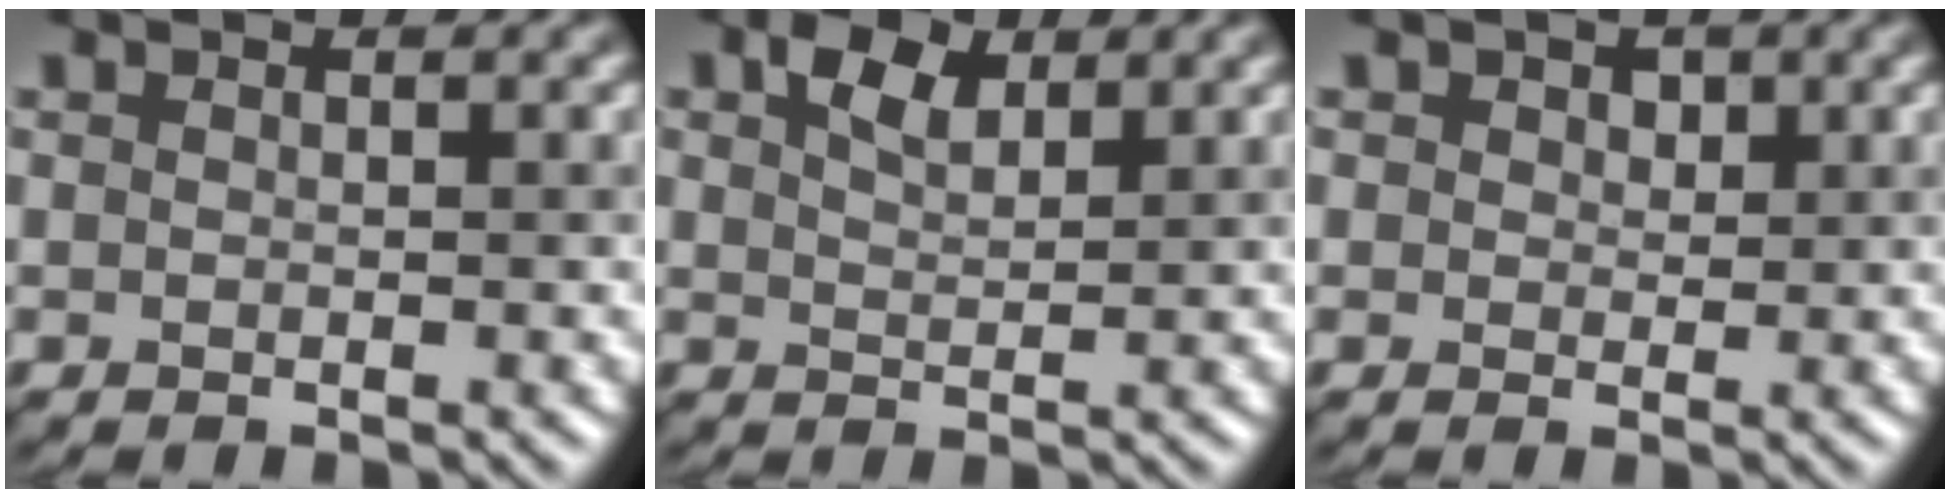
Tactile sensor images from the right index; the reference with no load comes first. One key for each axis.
{"total": 3.0, "fx": 1.7, "fy": 1.5, "fz": 1.8, "tx": -0.040, "ty": 0.006, "tz": 0.034}
{"total": 2.0, "fx": 1.0, "fy": 1.5, "fz": 0.9, "tx": -0.009, "ty": 0.005, "tz": 0.003}